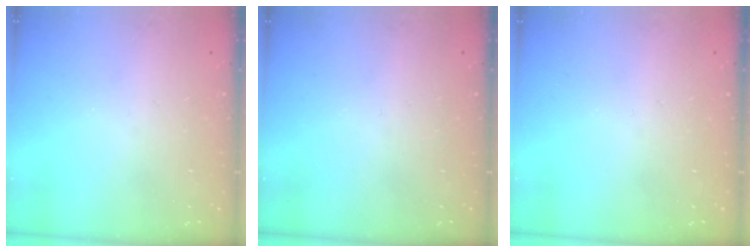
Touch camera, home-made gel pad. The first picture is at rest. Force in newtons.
{"total": 0.0}
{"total": 0.0}